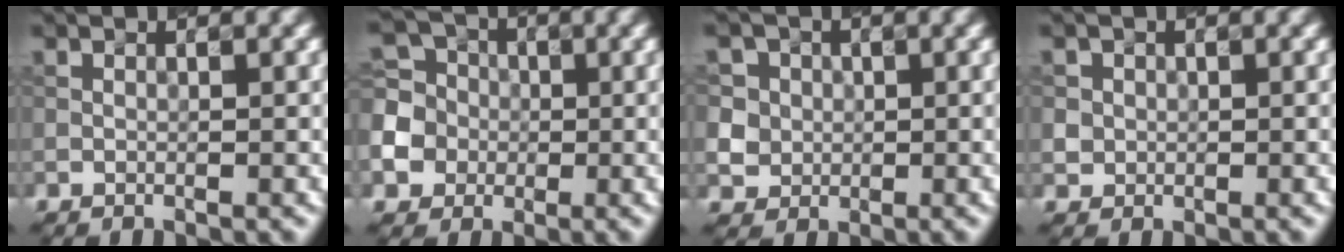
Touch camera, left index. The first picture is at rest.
{"total": 8.0, "force": [-1.9, 7.4, 2.4], "torque": [-0.063, 0.004, -0.058]}
{"total": 5.8, "force": [2.0, 5.1, 1.8], "torque": [-0.036, 0.022, 0.025]}
{"total": 1.7, "force": [0.4, 1.6, 0.4], "torque": [-0.002, -0.004, 0.020]}